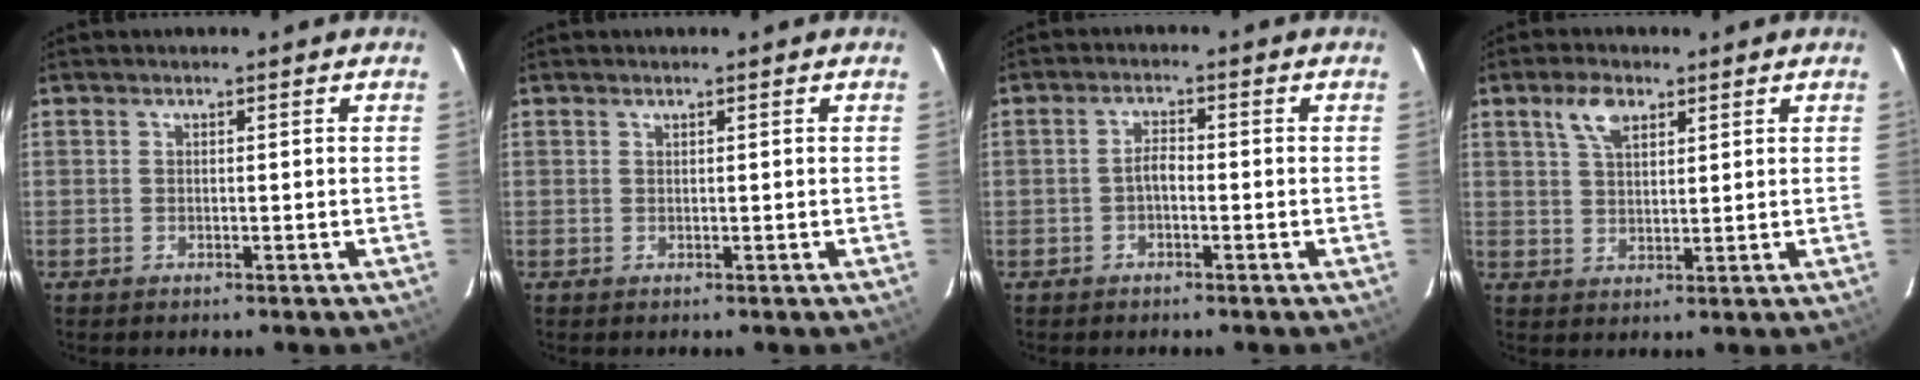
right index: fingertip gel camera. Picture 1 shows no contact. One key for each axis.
{"total": 0.0}
{"total": 2.1, "fx": -0.9, "fy": 0.9, "fz": 1.6, "tx": -0.034, "ty": 0.009, "tz": -0.017}
{"total": 5.3, "fx": 3.0, "fy": 2.6, "fz": 3.5, "tx": -0.065, "ty": 0.012, "tz": 0.057}